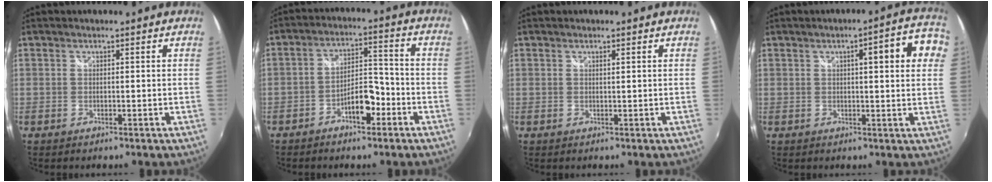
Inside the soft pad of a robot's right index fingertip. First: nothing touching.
{"total": 6.6, "force": [-3.8, 2.6, 4.7], "torque": [-0.082, 0.021, -0.054]}
{"total": 0.5, "force": [0.3, 0.0, 0.4], "torque": [-0.005, 0.001, 0.006]}
{"total": 9.9, "force": [2.9, 1.8, 9.2], "torque": [-0.115, 0.026, 0.042]}